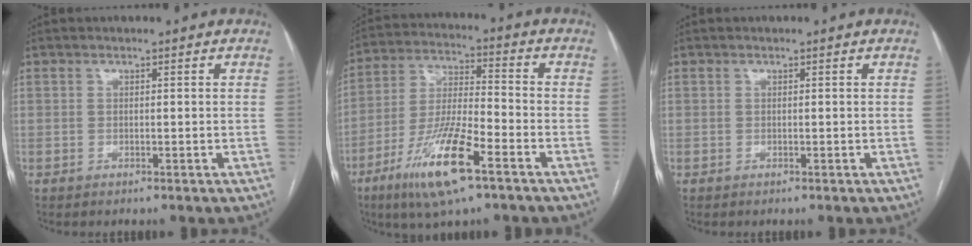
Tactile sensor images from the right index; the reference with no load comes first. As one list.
[{"total": 14.1, "force": [-7.7, 2.3, 11.6], "torque": [-0.233, -0.018, -0.138]}, {"total": 0.0}]